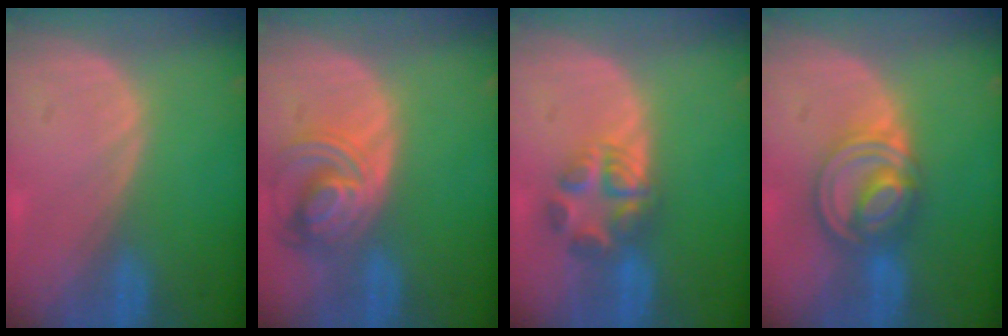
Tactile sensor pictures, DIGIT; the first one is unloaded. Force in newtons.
{"total": 7.8, "press": 6.8, "slide": 3.7}
{"total": 5.6, "press": 5.5, "slide": 1.0}
{"total": 7.9, "press": 6.8, "slide": 4.1}